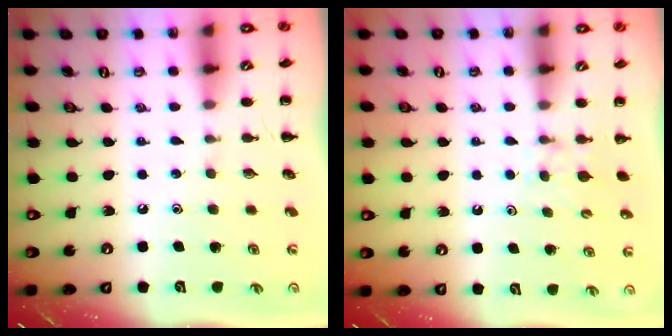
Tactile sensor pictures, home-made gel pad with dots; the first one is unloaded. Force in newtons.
{"total": 3.7, "press": 3.4, "slide": 1.4}